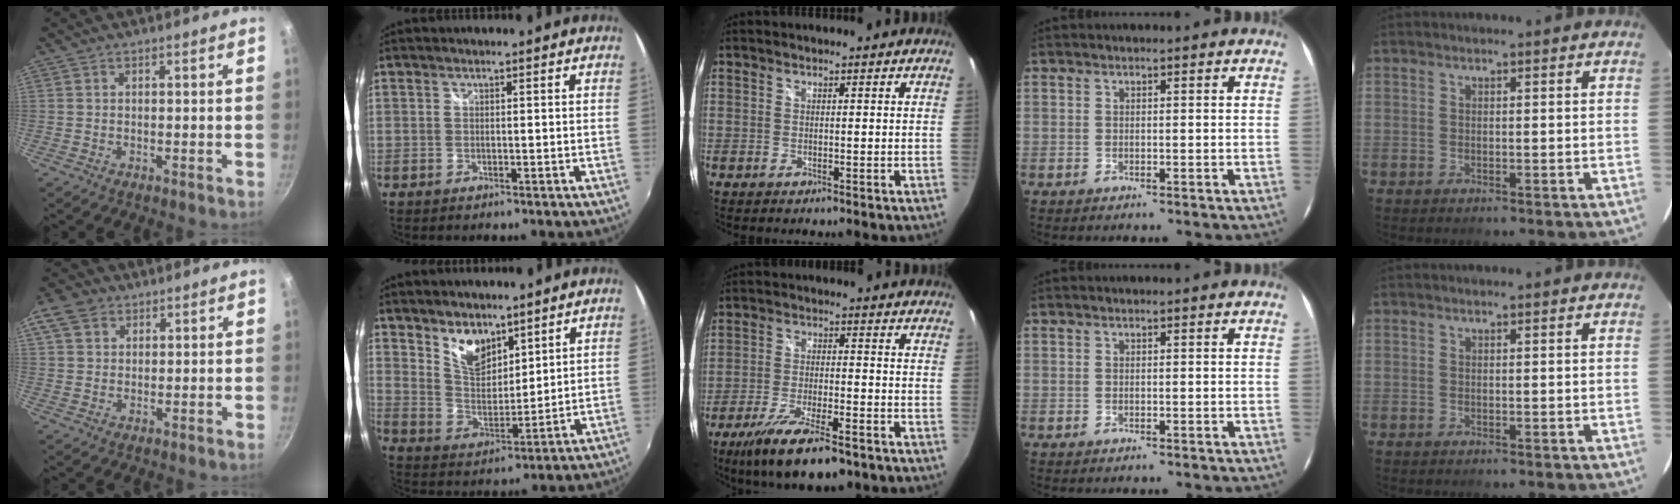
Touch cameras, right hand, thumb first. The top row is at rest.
{"thumb": {"total": 6.3, "force": [2.8, 4.7, 3.1], "torque": [-0.045, 0.001, 0.042]}, "index": {"total": 8.5, "force": [6.0, 4.4, 4.0], "torque": [-0.062, -0.001, 0.118]}, "middle": {"total": 13.6, "force": [-9.3, 3.5, 9.2], "torque": [-0.193, -0.038, -0.160]}}